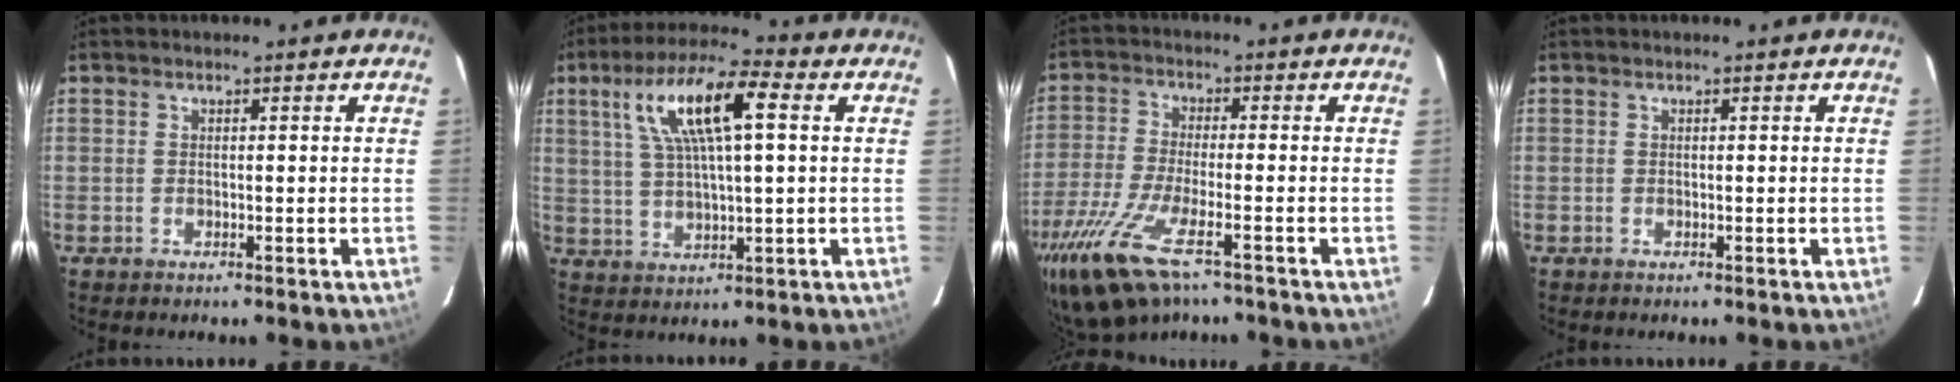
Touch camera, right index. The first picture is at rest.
{"total": 13.1, "force": [4.3, 3.1, 12.0], "torque": [-0.227, 0.023, 0.080]}
{"total": 14.8, "force": [-9.8, 4.0, 10.3], "torque": [-0.229, -0.053, -0.186]}
{"total": 0.0}